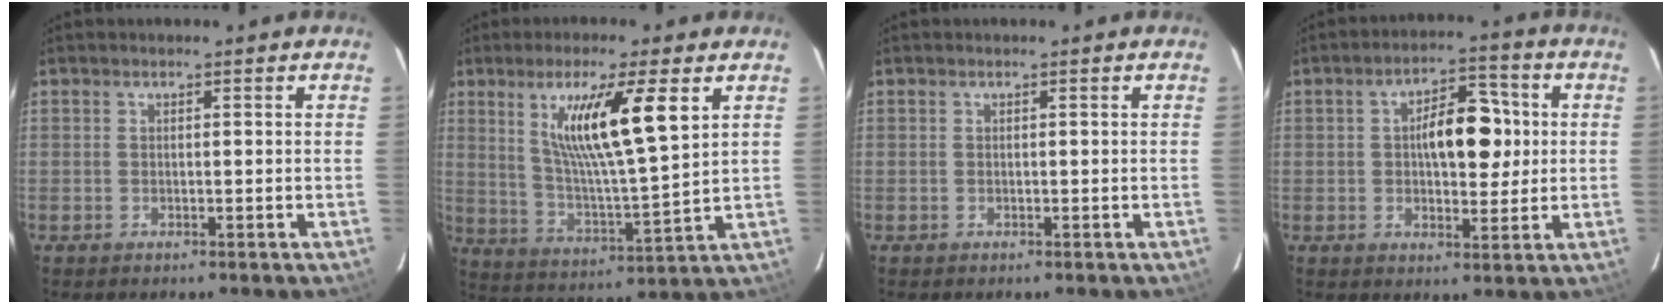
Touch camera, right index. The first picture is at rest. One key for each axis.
{"total": 13.8, "fx": 5.3, "fy": 0.9, "fz": 12.7, "tx": -0.238, "ty": -0.007, "tz": 0.098}
{"total": 0.0}
{"total": 11.4, "fx": 1.2, "fy": 5.3, "fz": 10.0, "tx": -0.154, "ty": 0.029, "tz": 0.022}